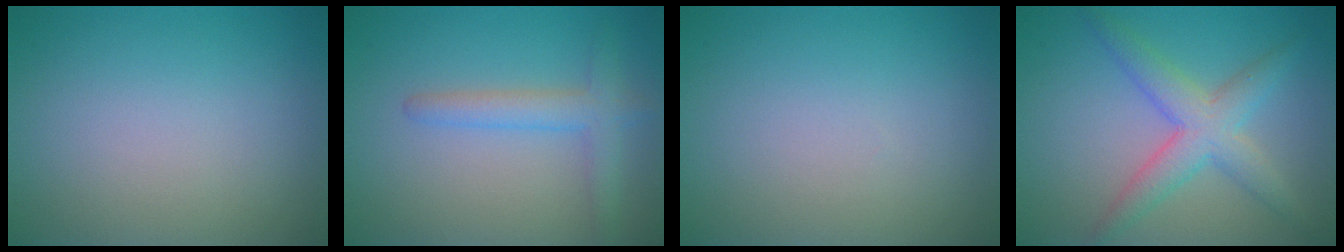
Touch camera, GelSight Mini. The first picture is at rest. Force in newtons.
{"total": 2.8, "press": 2.8, "slide": 0.2}
{"total": 0.0}
{"total": 4.5, "press": 4.5, "slide": 0.3}